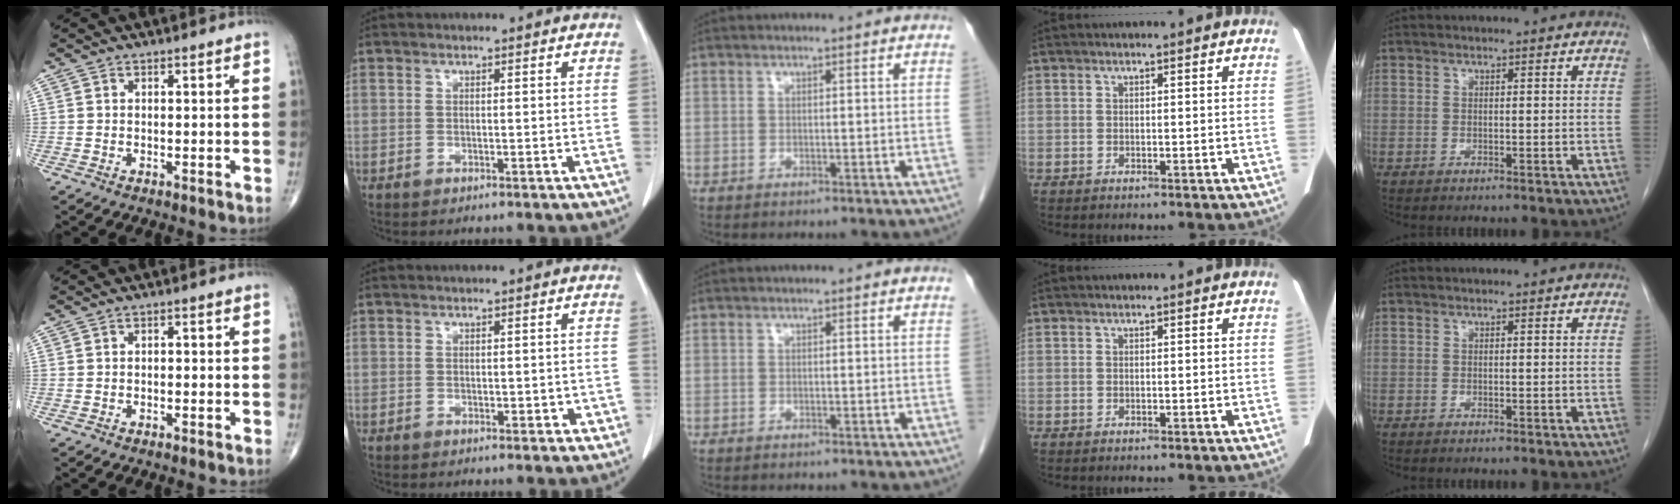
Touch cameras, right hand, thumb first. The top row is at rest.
{"thumb": {"total": 0.7, "force": [-0.2, 0.4, 0.4], "torque": [-0.002, 0.004, -0.006]}, "index": {"total": 1.7, "force": [-0.1, 1.2, 1.2], "torque": [-0.011, 0.000, 0.004]}}